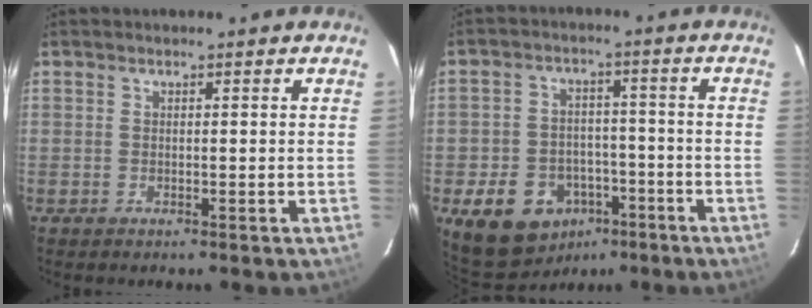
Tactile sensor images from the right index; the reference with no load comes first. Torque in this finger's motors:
{"motor_torque": [1.13, -1.01, 0.72, 0.12]}